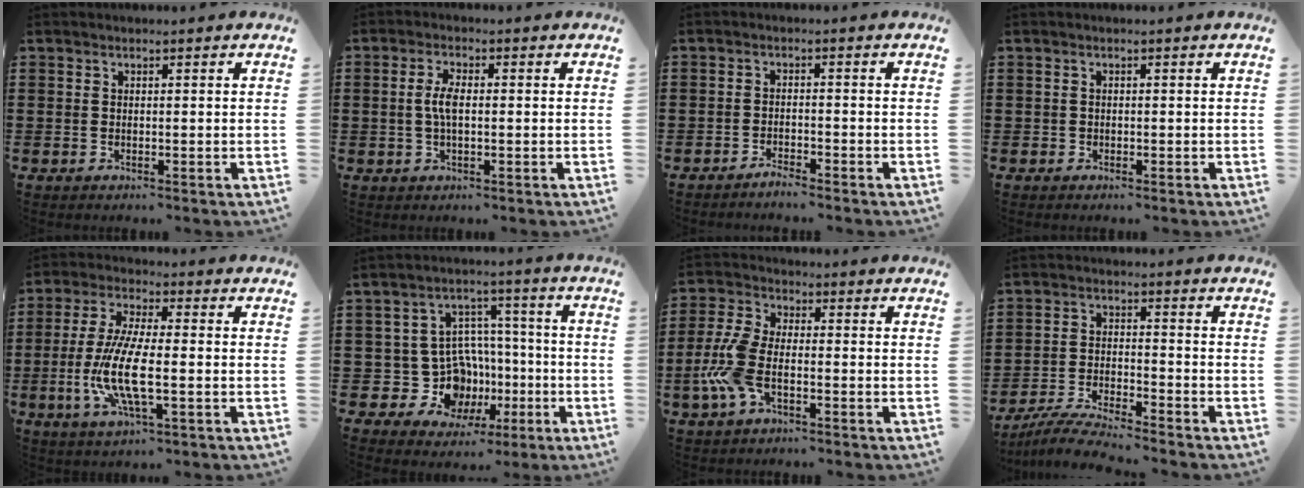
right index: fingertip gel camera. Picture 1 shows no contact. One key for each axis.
{"total": 3.8, "fx": 0.0, "fy": 1.4, "fz": 3.6, "tx": -0.076, "ty": 0.000, "tz": -0.004}
{"total": 1.8, "fx": -1.8, "fy": 0.1, "fz": 0.3, "tx": -0.009, "ty": 0.003, "tz": -0.036}
{"total": 0.5, "fx": -0.1, "fy": 0.5, "fz": 0.1, "tx": -0.003, "ty": 0.004, "tz": -0.004}
{"total": 10.1, "fx": -2.4, "fy": 2.8, "fz": 9.4, "tx": -0.211, "ty": -0.018, "tz": -0.052}
{"total": 11.2, "fx": -1.4, "fy": 10.1, "fz": 4.5, "tx": -0.108, "ty": -0.002, "tz": -0.010}
{"total": 7.8, "fx": -2.5, "fy": 3.8, "fz": 6.4, "tx": -0.165, "ty": -0.007, "tz": -0.054}
{"total": 5.8, "fx": -5.6, "fy": -0.1, "fz": 1.6, "tx": -0.047, "ty": -0.009, "tz": -0.113}